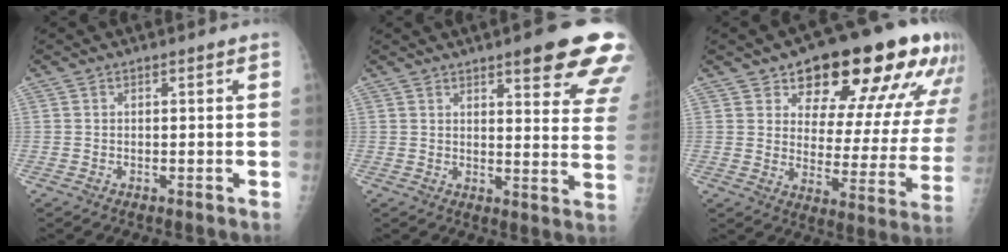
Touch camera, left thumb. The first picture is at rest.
{"total": 16.8, "force": [11.0, 3.7, 12.2], "torque": [-0.122, -0.047, 0.126]}
{"total": 23.3, "force": [13.3, 9.6, 16.6], "torque": [-0.178, -0.044, 0.183]}